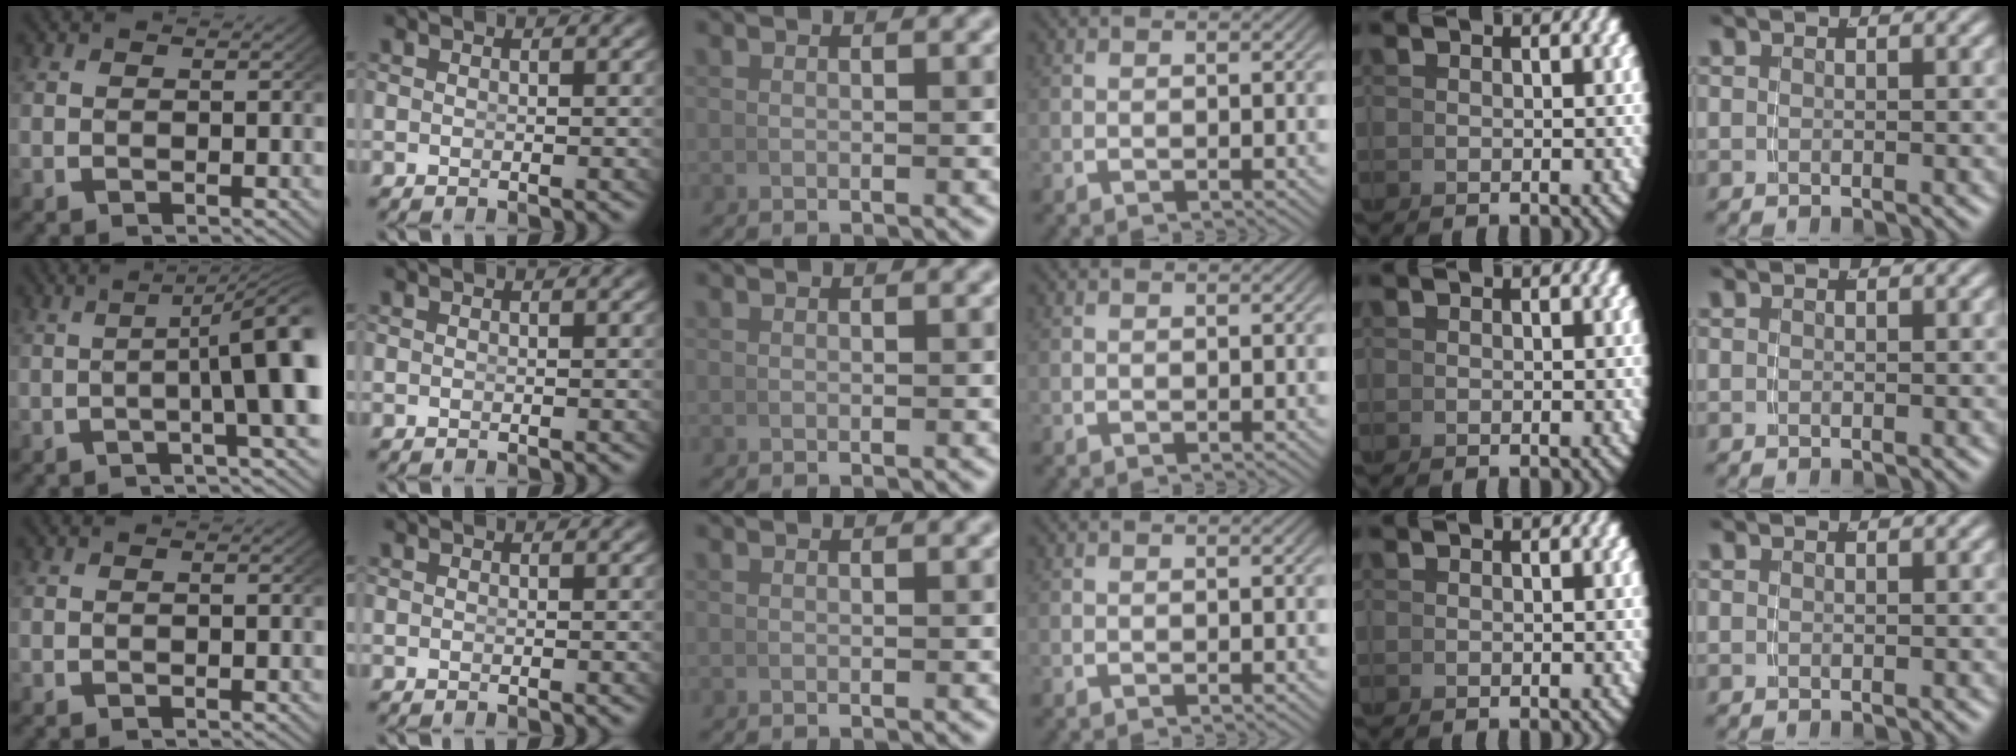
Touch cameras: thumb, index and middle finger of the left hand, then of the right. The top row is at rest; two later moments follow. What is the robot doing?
{"motion": "lift_and_place", "object": "dispenser bottle"}